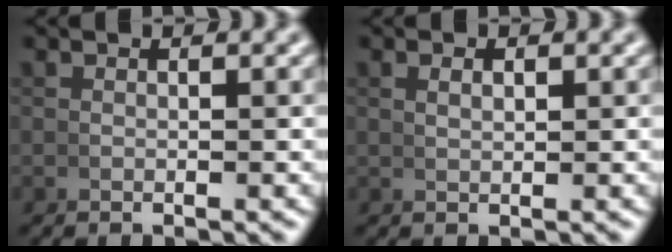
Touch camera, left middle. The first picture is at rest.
{"total": 0.8, "force": [0.5, 0.1, 0.7], "torque": [-0.006, 0.001, 0.013]}